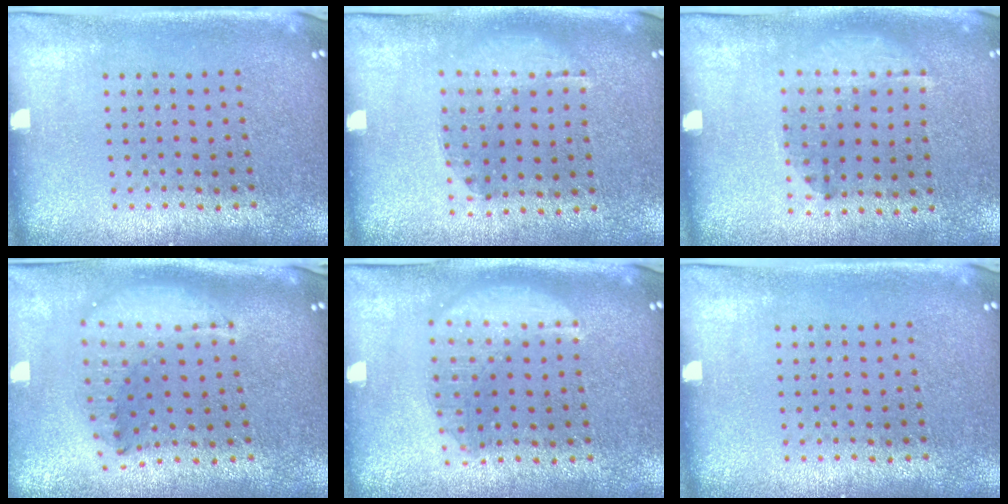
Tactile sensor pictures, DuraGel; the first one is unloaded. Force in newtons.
{"total": 1.2, "press": 0.8, "slide": 0.9}
{"total": 1.4, "press": 0.9, "slide": 1.0}
{"total": 1.8, "press": 1.5, "slide": 0.9}
{"total": 1.8, "press": 1.8, "slide": 0.2}
{"total": 0.0}